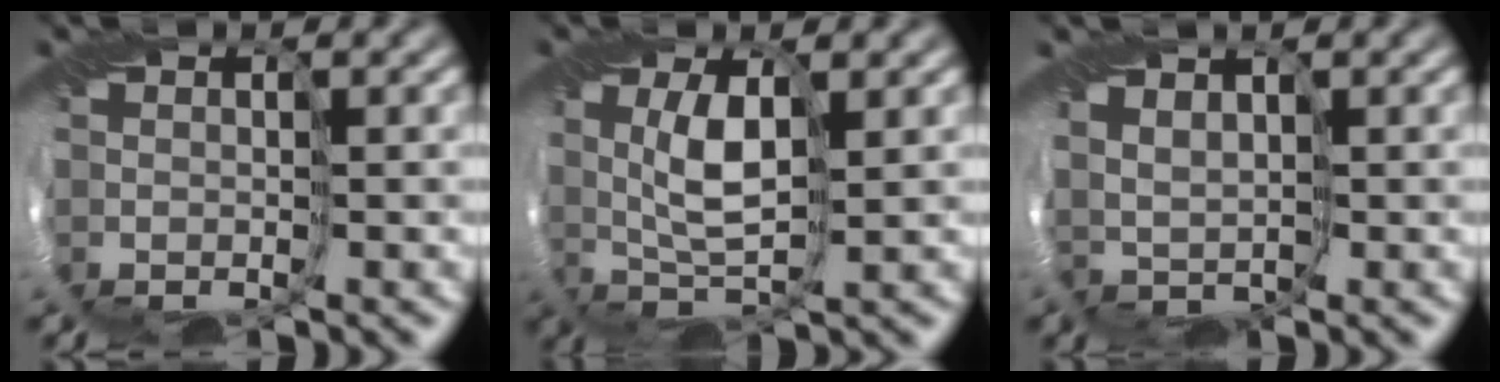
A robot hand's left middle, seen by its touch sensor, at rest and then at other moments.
{"total": 4.2, "force": [0.3, 1.9, 3.7], "torque": [-0.091, 0.003, 0.007]}
{"total": 2.3, "force": [1.1, 1.4, 1.5], "torque": [-0.034, 0.001, 0.020]}